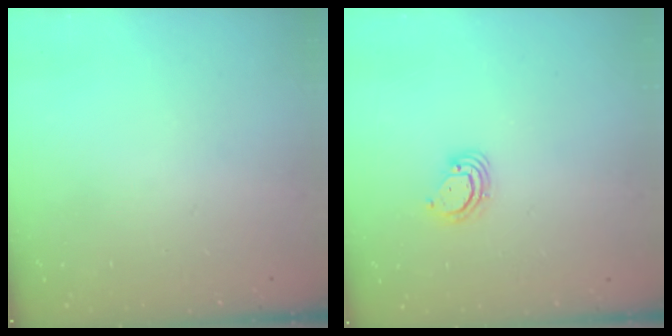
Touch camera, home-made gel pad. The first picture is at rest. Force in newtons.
{"total": 3.2, "press": 3.2, "slide": 0.2}